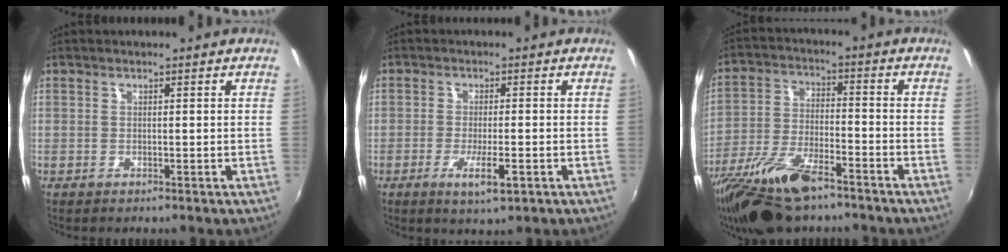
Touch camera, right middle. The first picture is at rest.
{"total": 5.0, "force": [-2.2, 1.1, 4.3], "torque": [-0.086, -0.014, -0.038]}
{"total": 16.3, "force": [-11.9, 5.4, 9.7], "torque": [-0.206, -0.031, -0.223]}